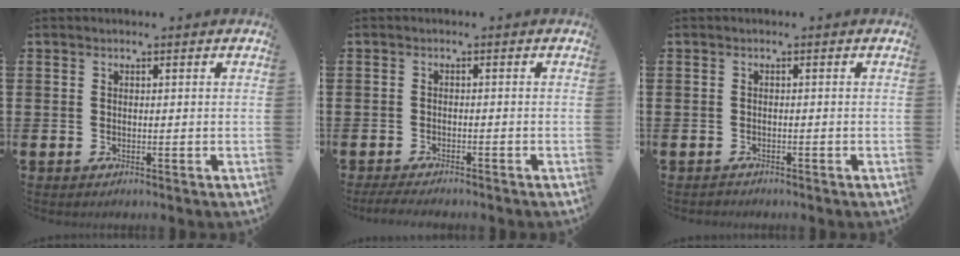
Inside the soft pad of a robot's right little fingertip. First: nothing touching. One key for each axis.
{"total": 1.6, "fx": -1.5, "fy": 0.1, "fz": 0.6, "tx": -0.012, "ty": 0.003, "tz": -0.029}
{"total": 0.0}